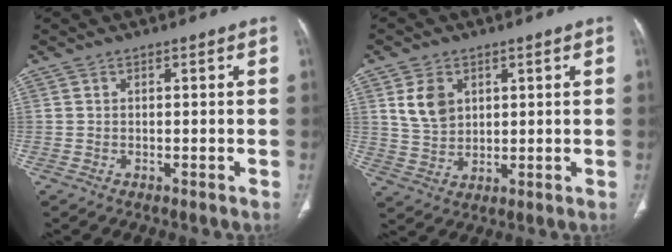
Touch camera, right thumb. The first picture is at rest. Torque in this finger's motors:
{"motor_torque": [-0.42, 0.47, -0.05, 0.08, 0.03]}